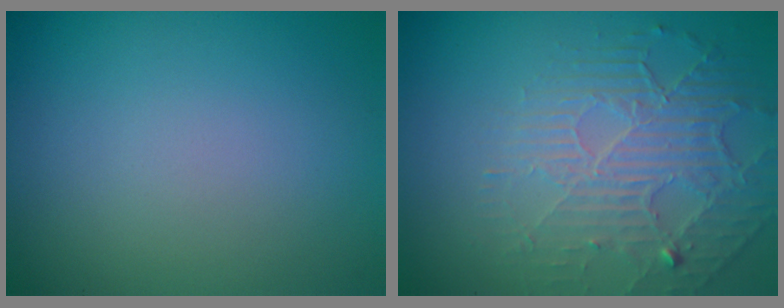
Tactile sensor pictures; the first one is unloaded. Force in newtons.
{"total": 3.1, "press": 2.8, "slide": 1.4}